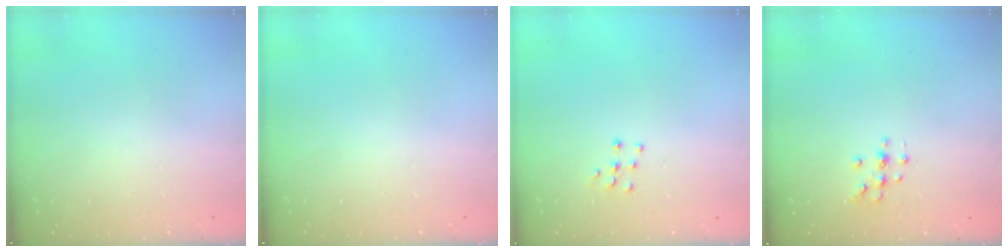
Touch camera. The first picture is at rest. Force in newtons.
{"total": 0.0}
{"total": 5.3, "press": 5.2, "slide": 0.4}
{"total": 5.4, "press": 5.2, "slide": 1.6}